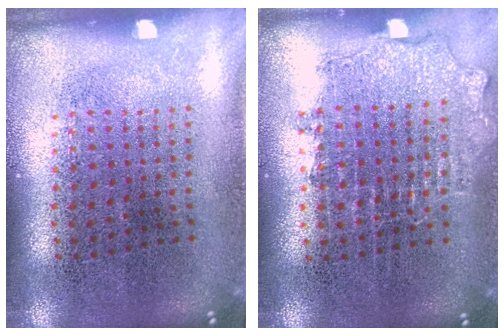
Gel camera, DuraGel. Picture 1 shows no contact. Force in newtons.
{"total": 0.9, "press": 0.8, "slide": 0.3}